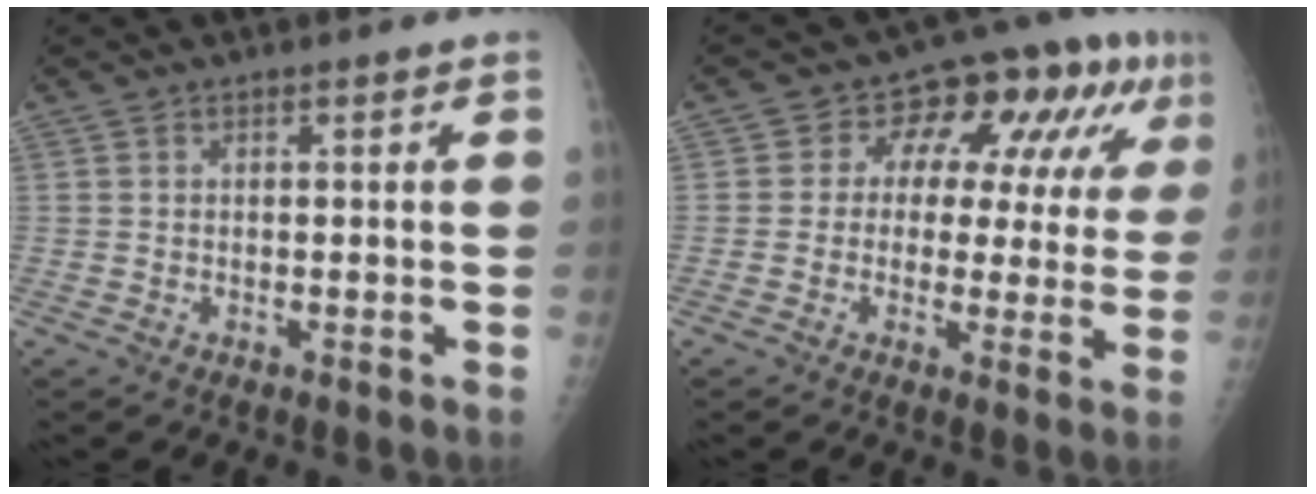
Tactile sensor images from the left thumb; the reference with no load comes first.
{"total": 13.9, "force": [4.5, 7.9, 10.5], "torque": [-0.095, 0.022, 0.054]}